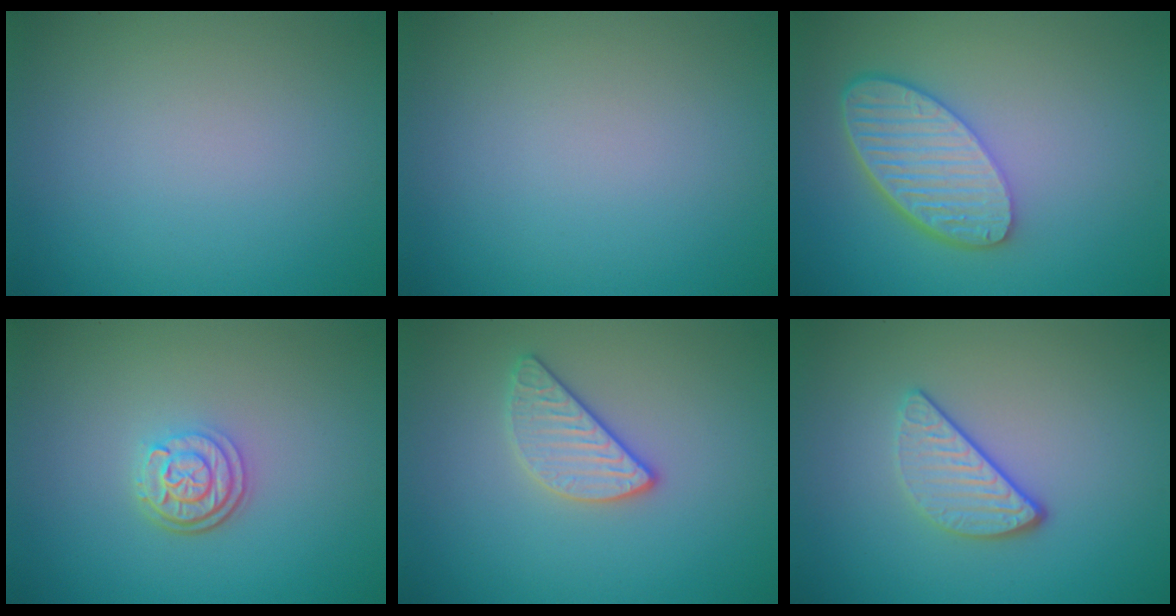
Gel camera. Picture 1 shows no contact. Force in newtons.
{"total": 0.0}
{"total": 6.1, "press": 4.7, "slide": 3.9}
{"total": 3.1, "press": 2.4, "slide": 1.8}
{"total": 2.6, "press": 2.5, "slide": 0.7}
{"total": 3.2, "press": 2.5, "slide": 1.9}